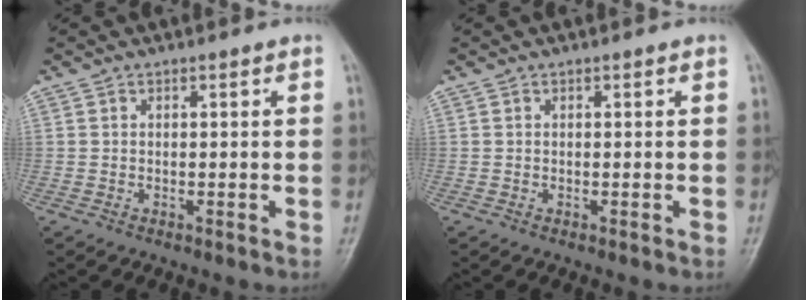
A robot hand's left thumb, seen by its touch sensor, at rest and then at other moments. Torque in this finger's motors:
{"motor_torque": [0.00, 0.00, 0.03, -0.04, 0.00]}